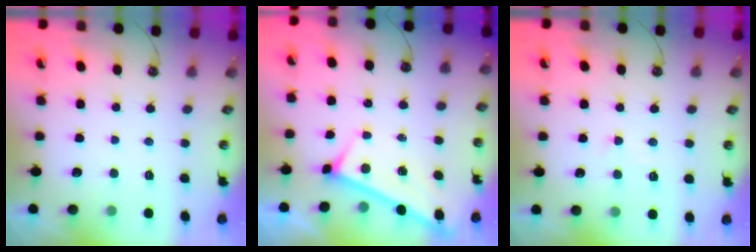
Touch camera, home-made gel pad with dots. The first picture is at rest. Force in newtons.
{"total": 3.3, "press": 3.3, "slide": 0.3}
{"total": 0.5, "press": 0.3, "slide": 0.4}